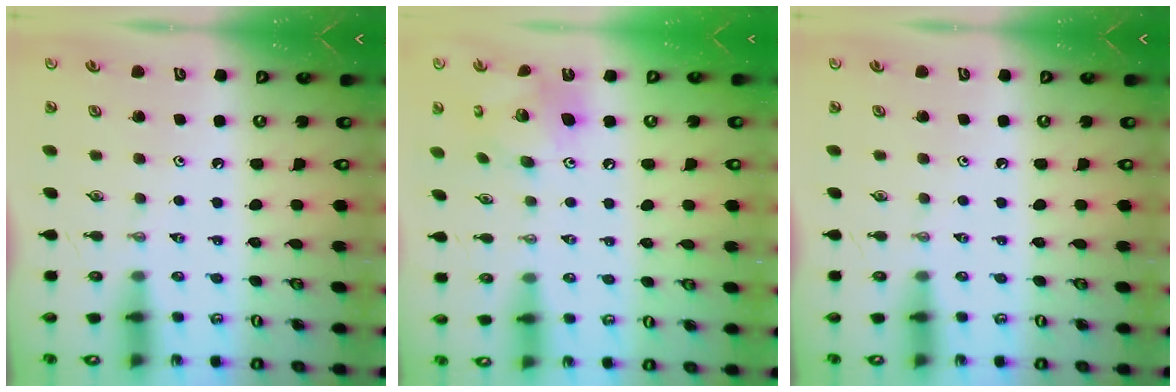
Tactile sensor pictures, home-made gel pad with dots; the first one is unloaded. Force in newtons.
{"total": 13.4, "press": 13.4, "slide": 1.4}
{"total": 0.0}